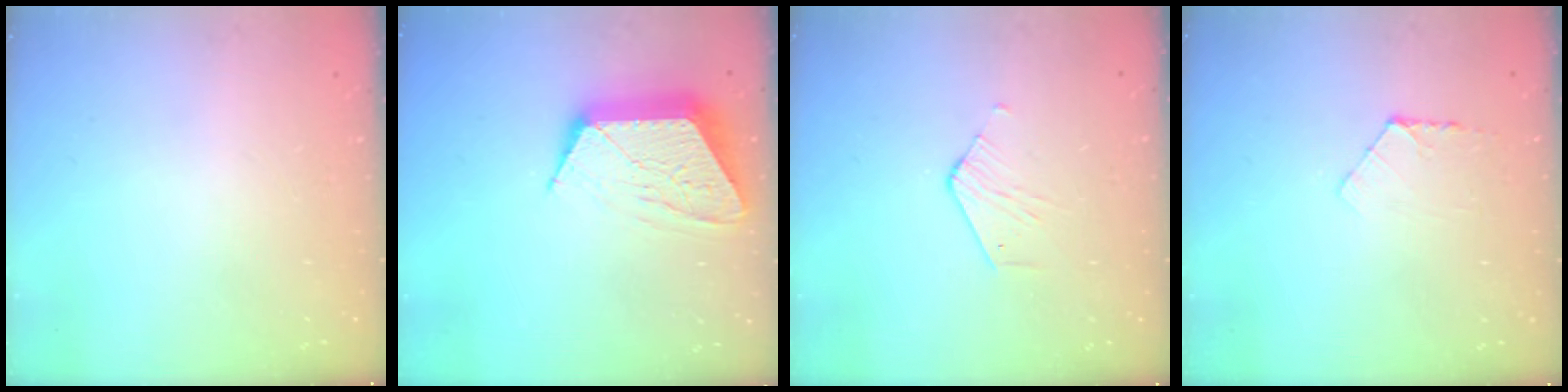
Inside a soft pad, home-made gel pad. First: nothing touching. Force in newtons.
{"total": 12.6, "press": 12.6, "slide": 0.8}
{"total": 2.8, "press": 2.8, "slide": 0.2}
{"total": 4.5, "press": 4.5, "slide": 0.5}